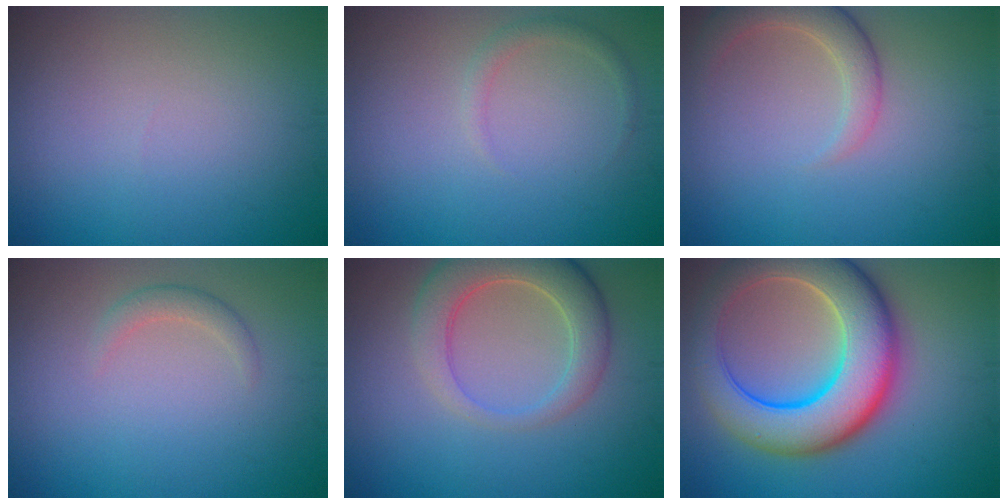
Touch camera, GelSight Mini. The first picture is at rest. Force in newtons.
{"total": 1.2, "press": 1.2, "slide": 0.0}
{"total": 3.3, "press": 3.3, "slide": 0.4}
{"total": 1.4, "press": 1.4, "slide": 0.1}
{"total": 5.4, "press": 5.3, "slide": 0.7}
{"total": 10.9, "press": 10.9, "slide": 0.2}